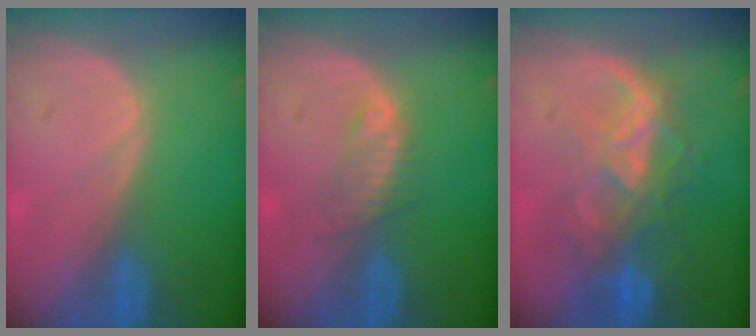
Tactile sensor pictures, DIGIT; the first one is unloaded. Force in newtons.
{"total": 2.5, "press": 2.4, "slide": 0.3}
{"total": 8.8, "press": 7.6, "slide": 4.4}